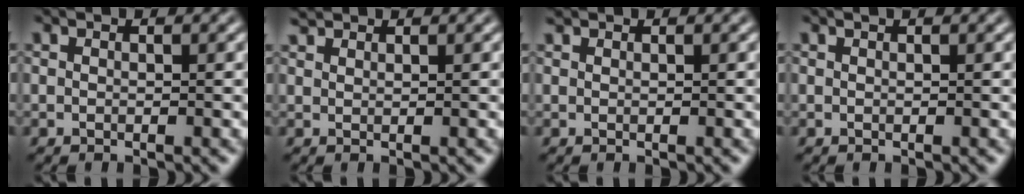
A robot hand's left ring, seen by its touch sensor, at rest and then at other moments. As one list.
[{"total": 1.5, "force": [1.4, 0.3, 0.4], "torque": [-0.009, 0.011, 0.021]}, {"total": 0.8, "force": [0.7, 0.2, 0.3], "torque": [-0.002, 0.006, 0.005]}, {"total": 0.8, "force": [0.5, 0.3, 0.5], "torque": [0.004, 0.007, -0.009]}]